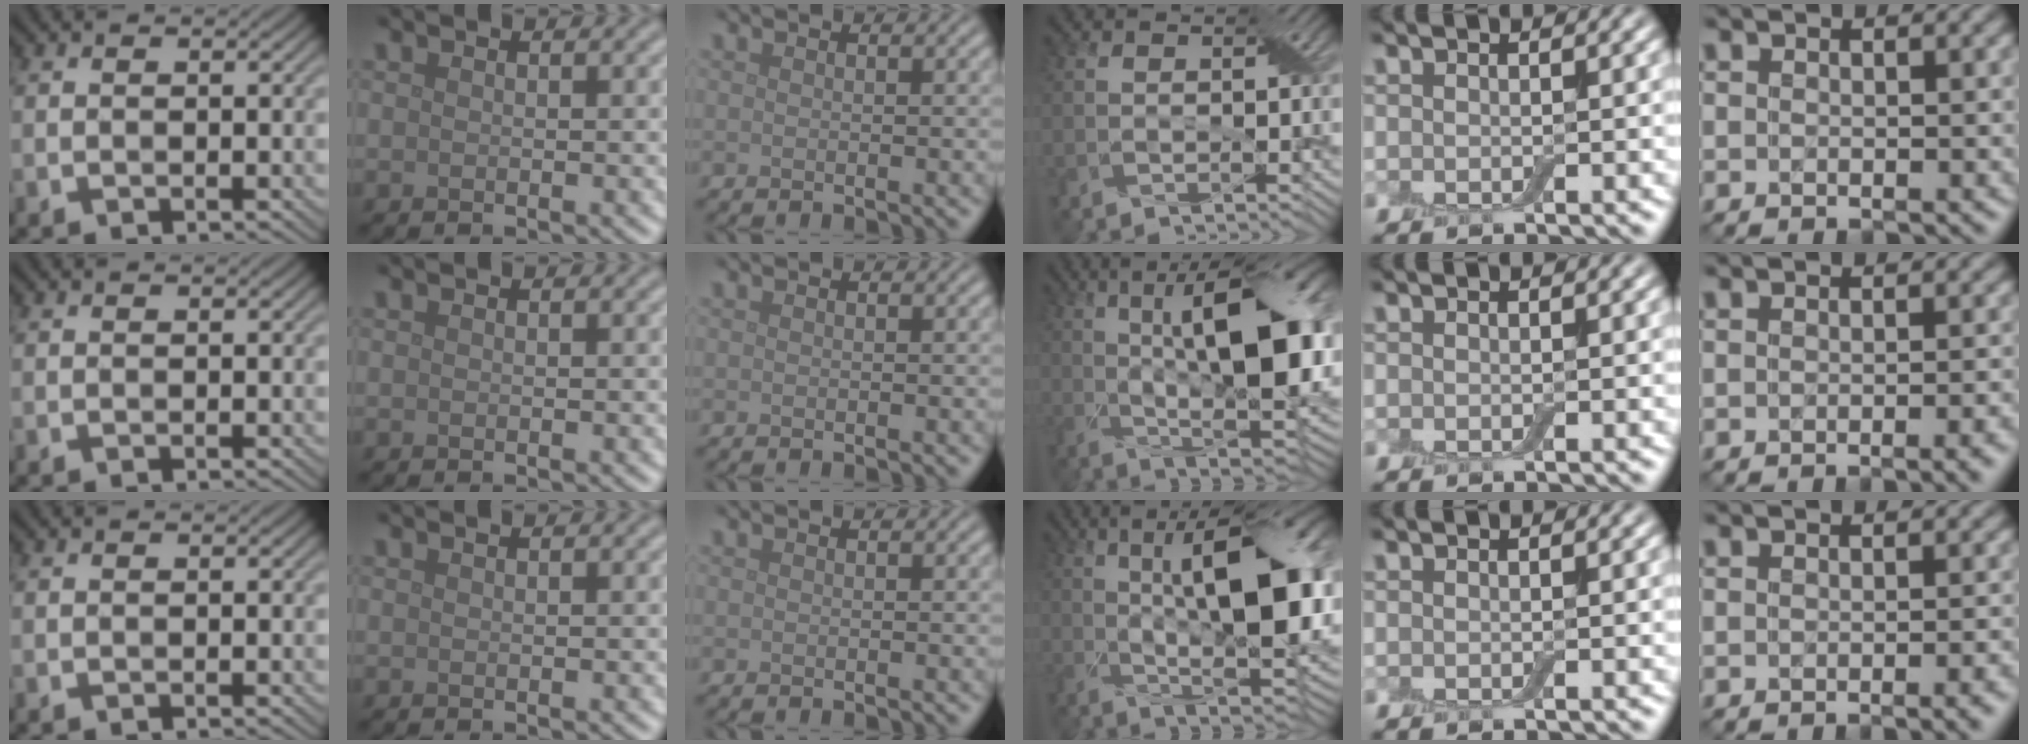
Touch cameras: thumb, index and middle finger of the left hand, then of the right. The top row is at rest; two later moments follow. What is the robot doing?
{"motion": "close", "object": "airpods case & airpods"}